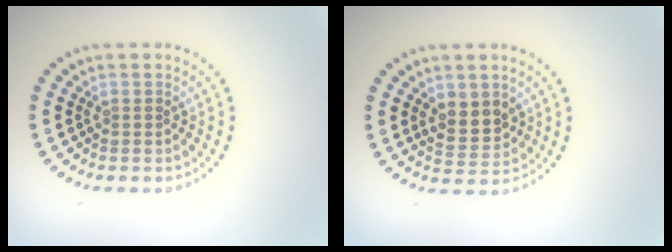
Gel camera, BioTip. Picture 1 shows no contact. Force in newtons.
{"total": 2.7, "press": 2.6, "slide": 0.8}